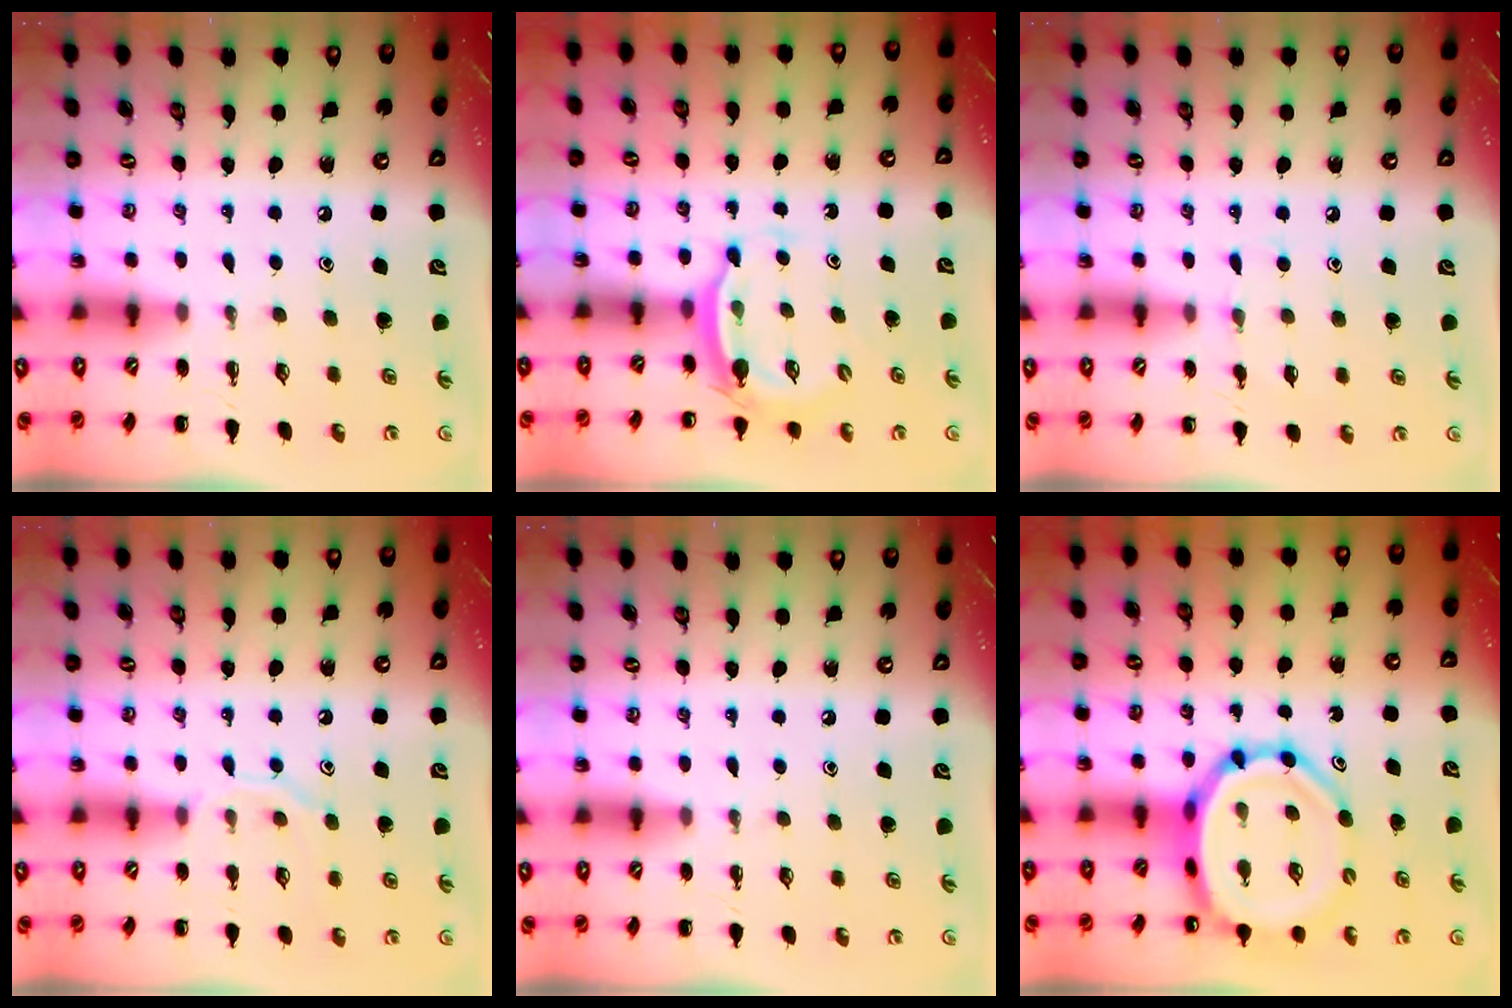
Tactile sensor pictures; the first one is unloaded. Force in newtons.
{"total": 5.0, "press": 5.0, "slide": 0.3}
{"total": 5.5, "press": 5.3, "slide": 1.6}
{"total": 7.6, "press": 7.6, "slide": 0.7}
{"total": 0.0}
{"total": 12.2, "press": 11.6, "slide": 3.7}